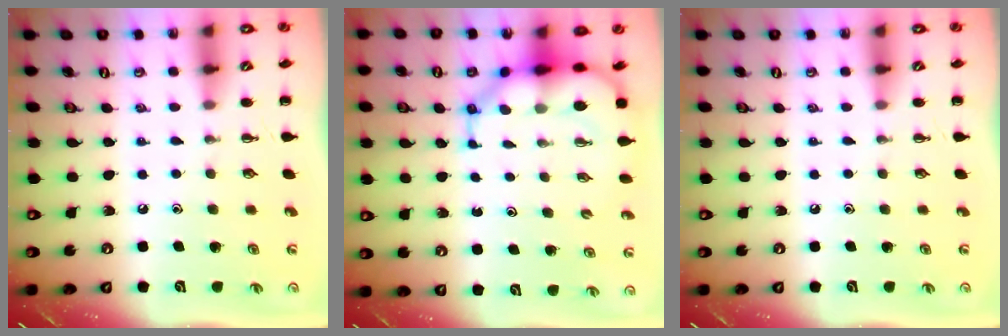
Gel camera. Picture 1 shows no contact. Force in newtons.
{"total": 9.4, "press": 8.9, "slide": 3.0}
{"total": 0.0}